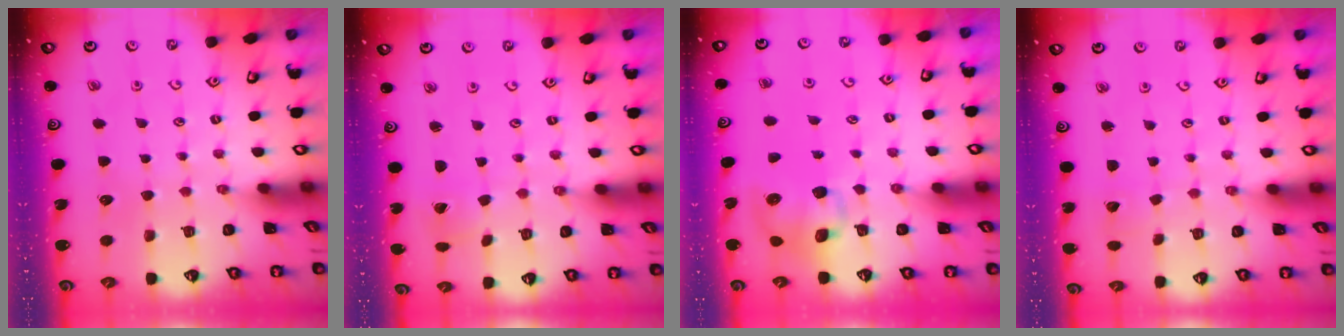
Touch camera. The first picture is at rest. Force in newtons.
{"total": 0.9, "press": 0.9, "slide": 0.1}
{"total": 9.0, "press": 8.9, "slide": 1.3}
{"total": 1.4, "press": 1.4, "slide": 0.1}